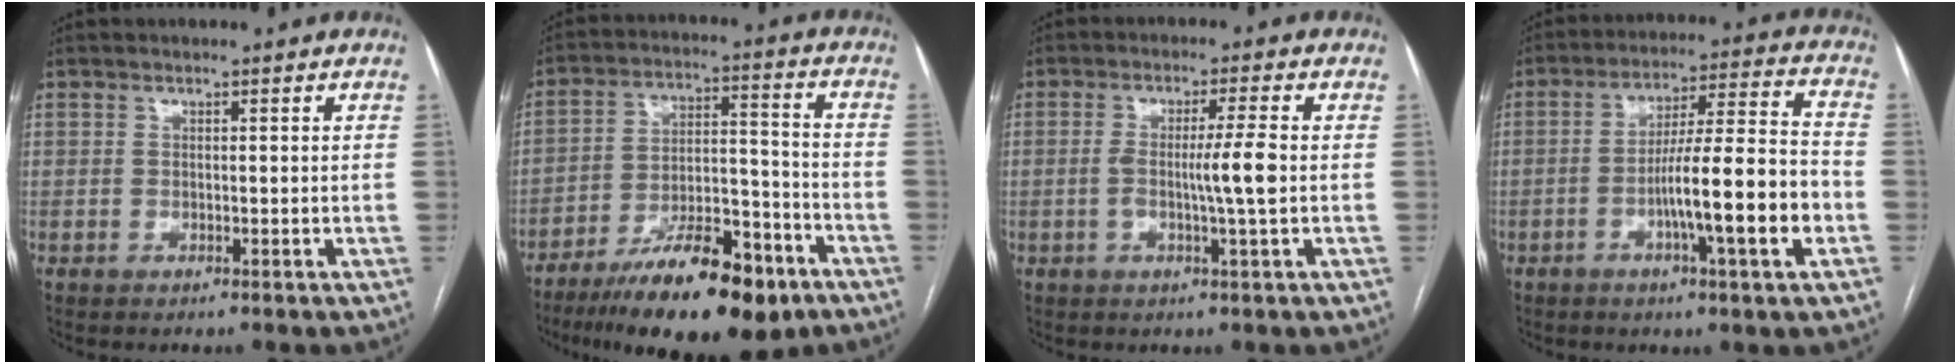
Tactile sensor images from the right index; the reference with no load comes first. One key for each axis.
{"total": 18.6, "fx": -12.3, "fy": 5.0, "fz": 13.0, "tx": -0.192, "ty": 0.009, "tz": -0.200}
{"total": 5.6, "fx": -0.6, "fy": -0.7, "fz": 5.5, "tx": -0.094, "ty": 0.001, "tz": -0.011}
{"total": 14.2, "fx": -4.1, "fy": 0.2, "fz": 13.6, "tx": -0.219, "ty": 0.006, "tz": -0.068}